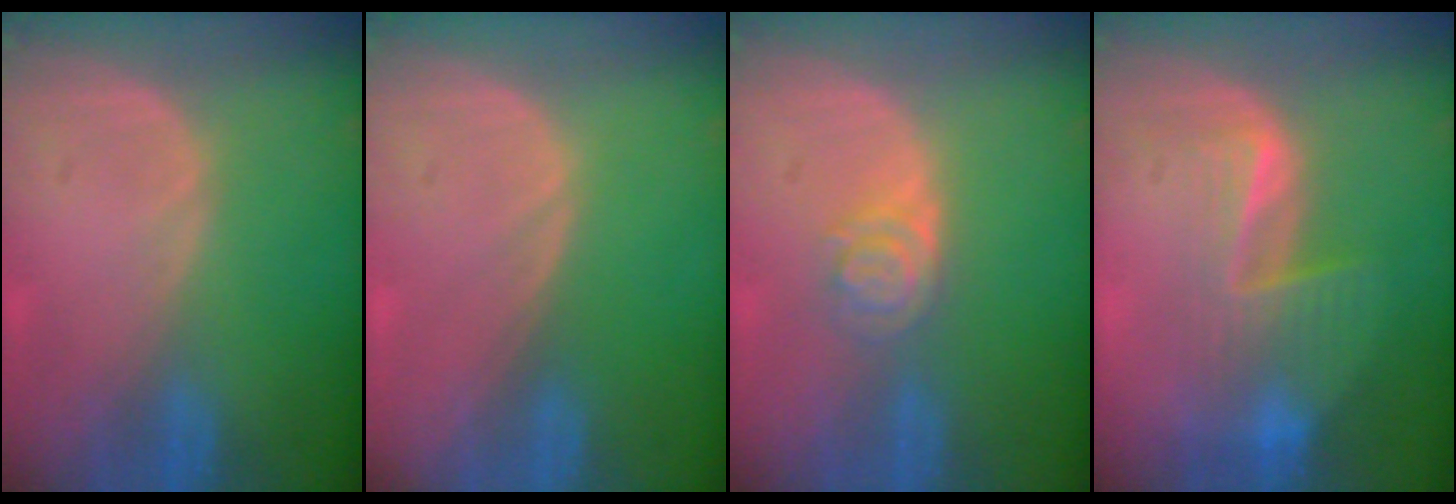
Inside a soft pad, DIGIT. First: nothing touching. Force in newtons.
{"total": 0.0}
{"total": 3.9, "press": 3.5, "slide": 1.7}
{"total": 7.1, "press": 6.5, "slide": 2.9}